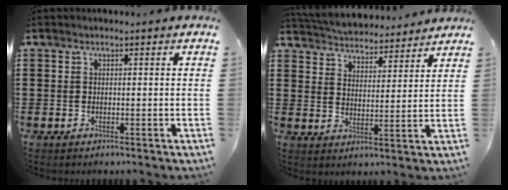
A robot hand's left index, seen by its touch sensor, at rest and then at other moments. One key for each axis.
{"total": 4.3, "fx": 4.3, "fy": 0.3, "fz": -0.2, "tx": -0.021, "ty": -0.033, "tz": 0.072}